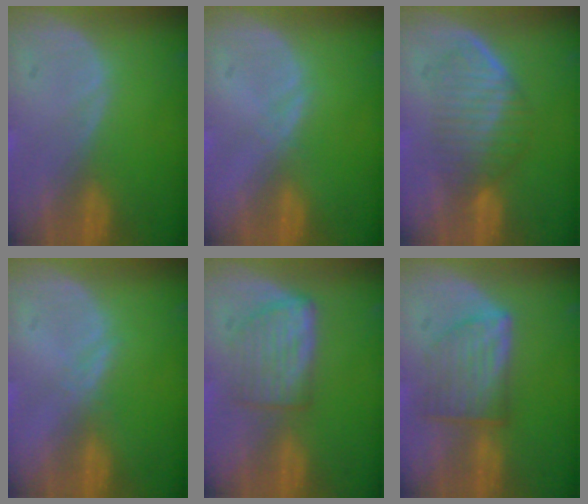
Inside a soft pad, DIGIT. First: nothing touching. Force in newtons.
{"total": 0.6, "press": 0.6, "slide": 0.1}
{"total": 6.0, "press": 5.7, "slide": 1.9}
{"total": 1.1, "press": 1.1, "slide": 0.1}
{"total": 5.9, "press": 5.4, "slide": 2.4}
{"total": 6.9, "press": 6.2, "slide": 2.9}